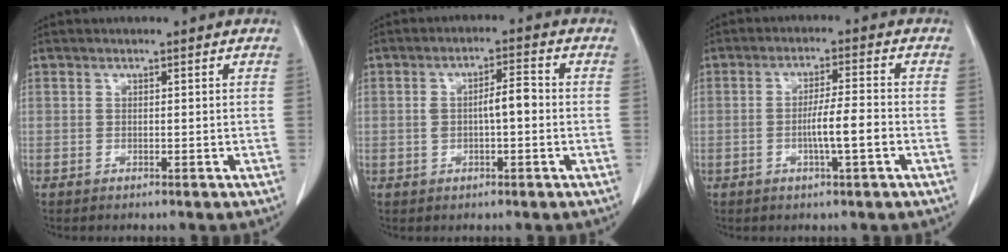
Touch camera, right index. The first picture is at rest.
{"total": 5.5, "force": [0.0, 2.4, 5.0], "torque": [-0.087, 0.023, 0.002]}
{"total": 5.3, "force": [-1.5, 0.1, 5.1], "torque": [-0.090, 0.000, -0.027]}